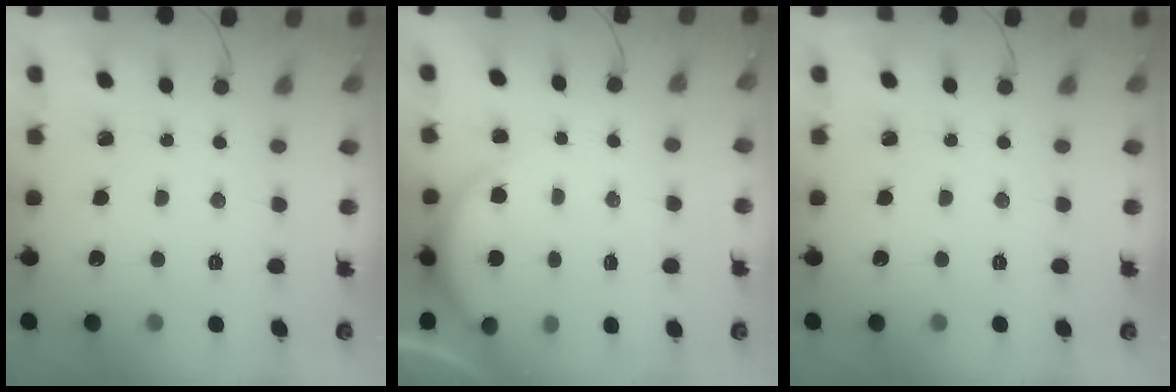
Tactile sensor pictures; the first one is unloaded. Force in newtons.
{"total": 3.0, "press": 2.9, "slide": 0.5}
{"total": 0.0}